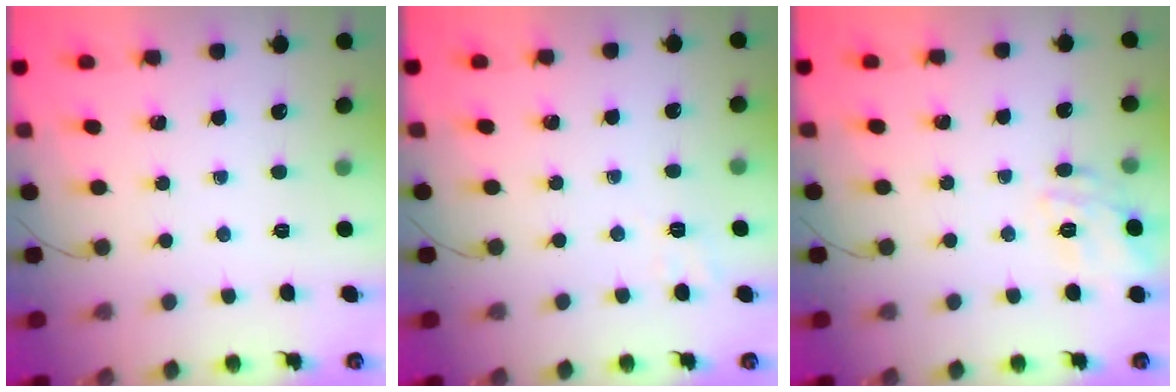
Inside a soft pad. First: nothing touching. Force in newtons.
{"total": 2.9, "press": 2.3, "slide": 1.9}
{"total": 12.3, "press": 12.2, "slide": 1.0}